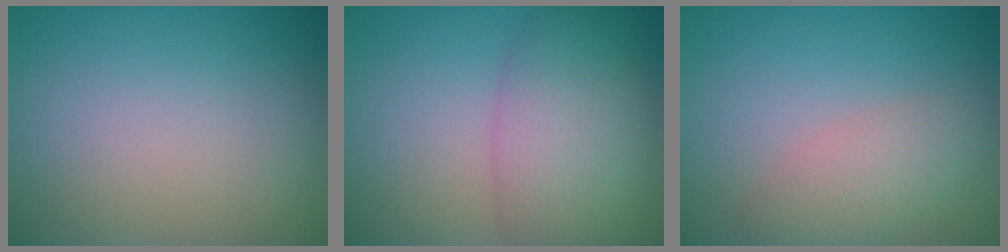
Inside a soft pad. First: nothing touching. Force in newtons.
{"total": 6.0, "press": 6.0, "slide": 0.2}
{"total": 3.1, "press": 3.1, "slide": 0.2}